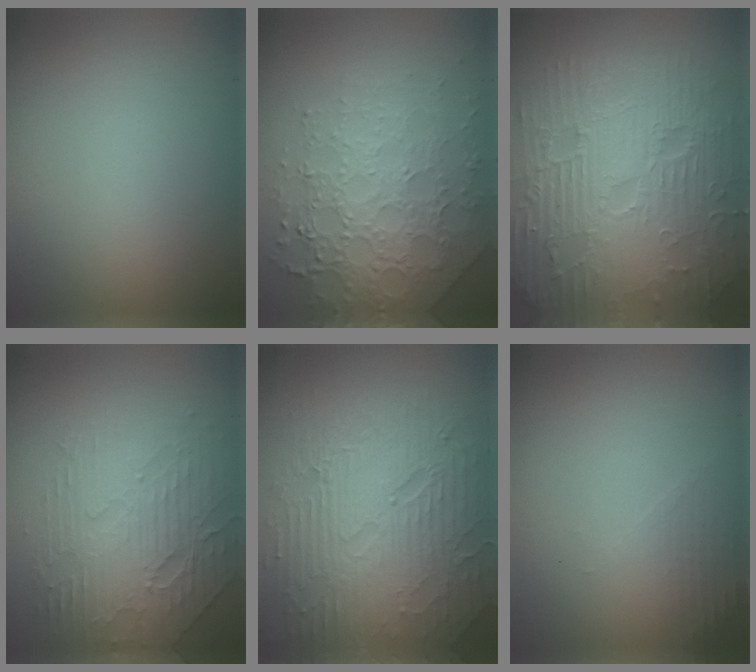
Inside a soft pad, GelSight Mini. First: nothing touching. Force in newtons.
{"total": 7.3, "press": 5.2, "slide": 5.1}
{"total": 12.5, "press": 8.0, "slide": 9.7}
{"total": 5.2, "press": 4.2, "slide": 3.0}
{"total": 8.8, "press": 6.3, "slide": 6.1}
{"total": 1.6, "press": 1.6, "slide": 0.4}